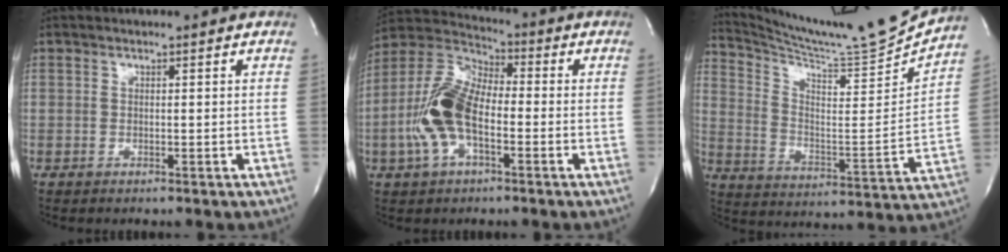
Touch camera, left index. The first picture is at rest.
{"total": 12.0, "force": [-2.8, 5.4, 10.3], "torque": [-0.244, 0.014, -0.059]}
{"total": 18.5, "force": [17.6, -2.2, 5.2], "torque": [-0.107, -0.090, 0.270]}